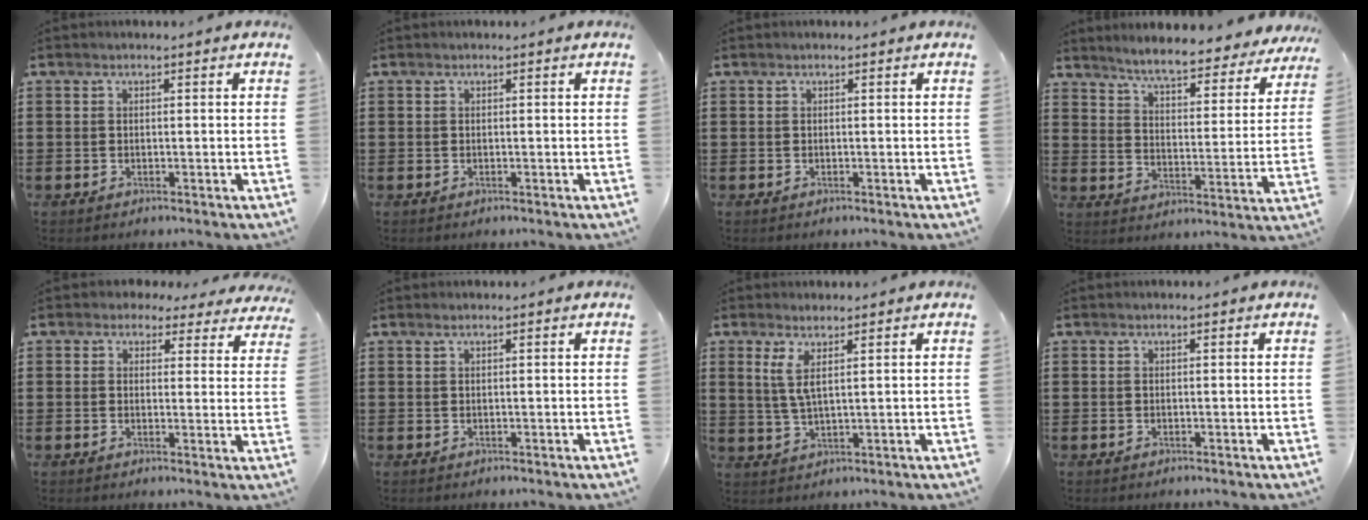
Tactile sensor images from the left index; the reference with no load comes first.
{"total": 0.0}
{"total": 0.0}
{"total": 5.9, "force": [5.5, -0.1, 2.2], "torque": [-0.068, -0.039, 0.091]}
{"total": 2.8, "force": [2.4, 1.3, 0.6], "torque": [-0.016, -0.005, 0.042]}
{"total": 0.5, "force": [0.3, -0.1, 0.4], "torque": [-0.006, -0.003, 0.007]}
{"total": 4.1, "force": [1.9, 0.7, 3.5], "torque": [-0.091, -0.008, 0.029]}
{"total": 0.0}